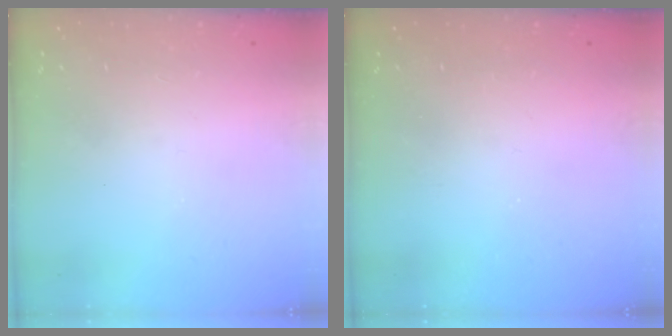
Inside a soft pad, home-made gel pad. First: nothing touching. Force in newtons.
{"total": 0.0}